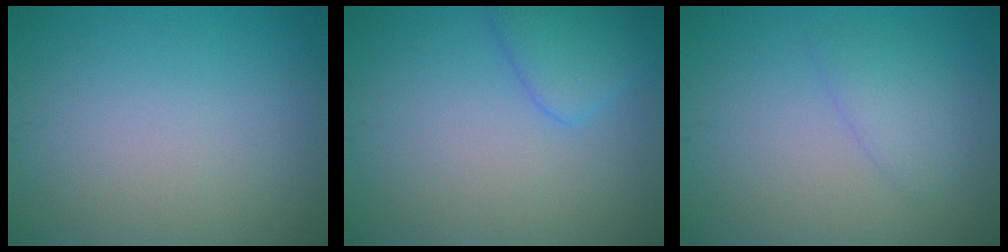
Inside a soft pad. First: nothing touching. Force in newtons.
{"total": 2.9, "press": 2.9, "slide": 0.2}
{"total": 2.0, "press": 2.0, "slide": 0.2}